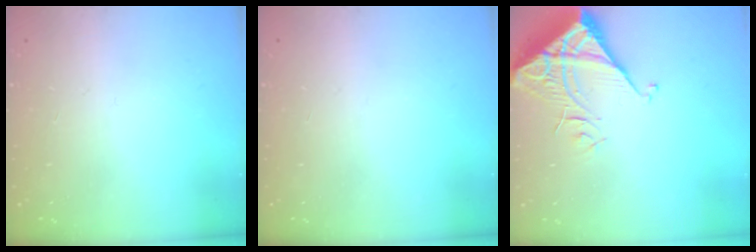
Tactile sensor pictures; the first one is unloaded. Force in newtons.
{"total": 0.0}
{"total": 7.5, "press": 7.4, "slide": 1.0}